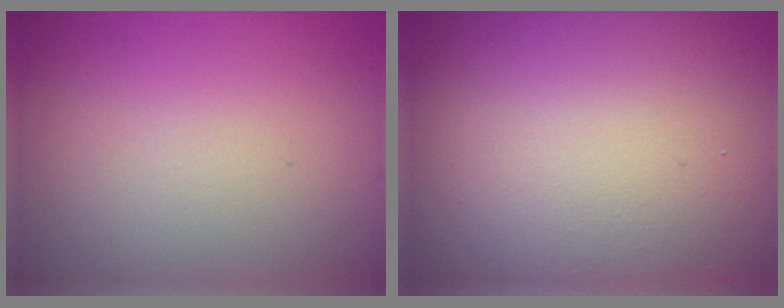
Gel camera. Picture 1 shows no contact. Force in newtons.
{"total": 21.1, "press": 21.1, "slide": 1.4}